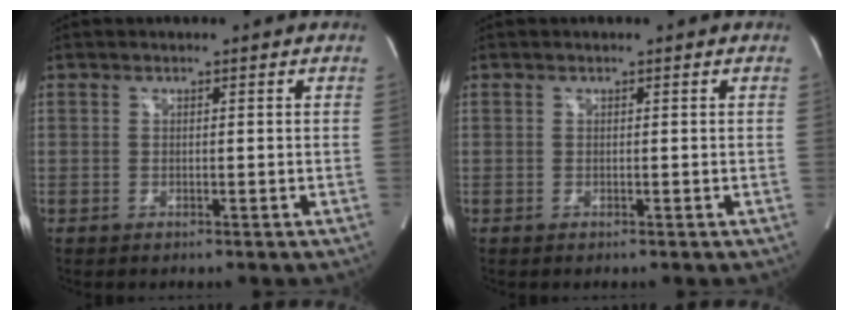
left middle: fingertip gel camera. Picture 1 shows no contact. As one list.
[{"total": 0.0}]